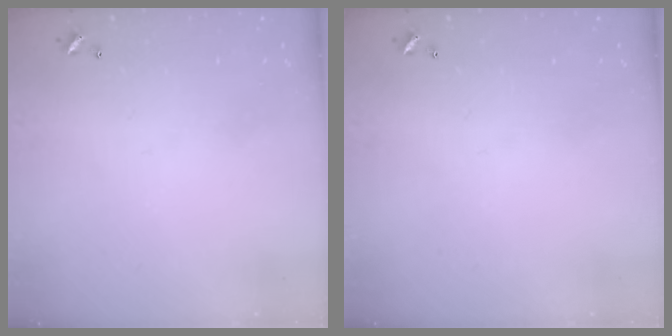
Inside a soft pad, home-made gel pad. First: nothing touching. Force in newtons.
{"total": 0.0}